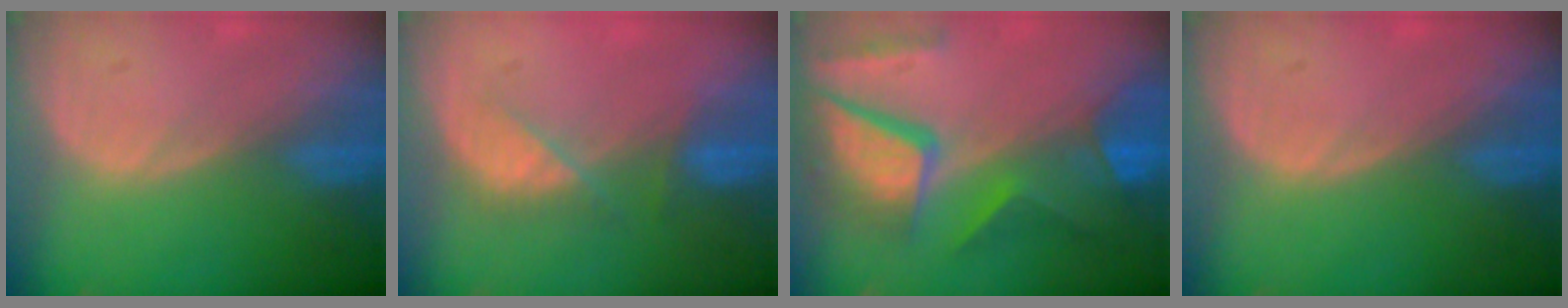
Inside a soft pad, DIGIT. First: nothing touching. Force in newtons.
{"total": 4.1, "press": 4.1, "slide": 0.5}
{"total": 11.8, "press": 9.8, "slide": 6.6}
{"total": 0.0}